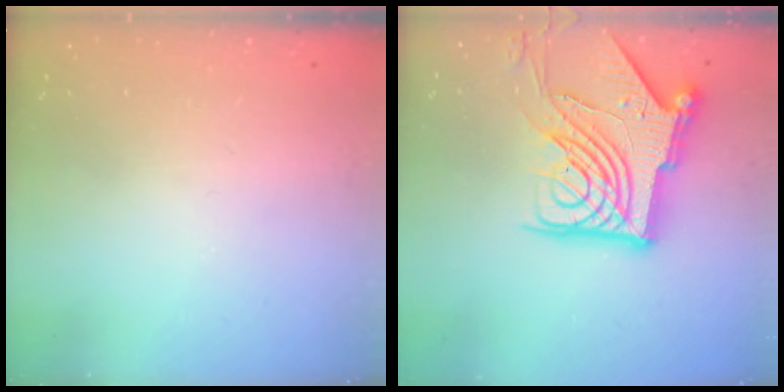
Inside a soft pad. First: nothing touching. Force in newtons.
{"total": 20.6, "press": 20.4, "slide": 2.3}